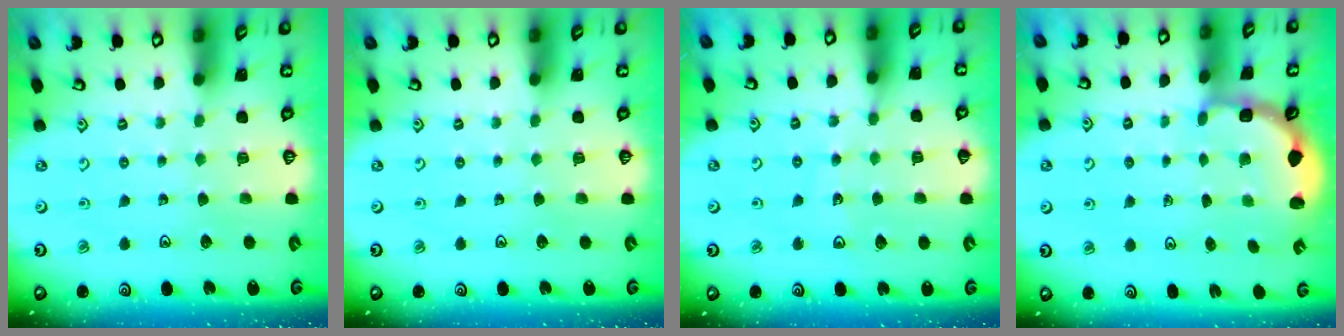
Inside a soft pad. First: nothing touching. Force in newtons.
{"total": 0.0}
{"total": 8.6, "press": 8.4, "slide": 2.0}
{"total": 3.1, "press": 2.2, "slide": 2.2}